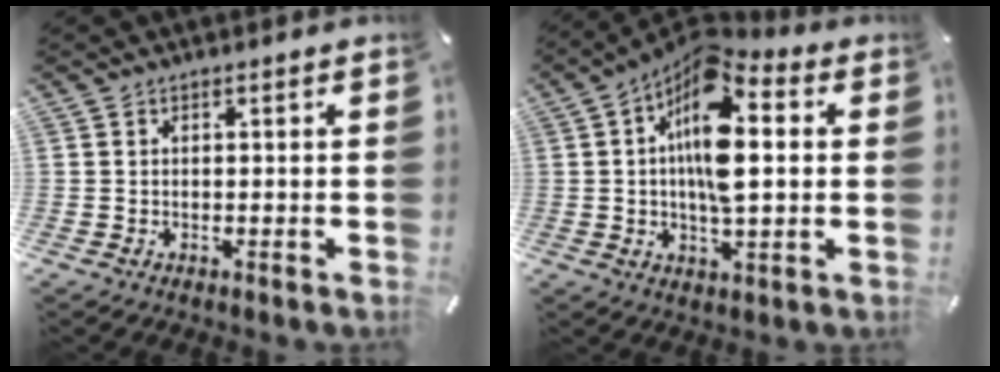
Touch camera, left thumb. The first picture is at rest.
{"total": 14.5, "force": [3.0, 6.6, 12.6], "torque": [-0.234, -0.020, 0.049]}